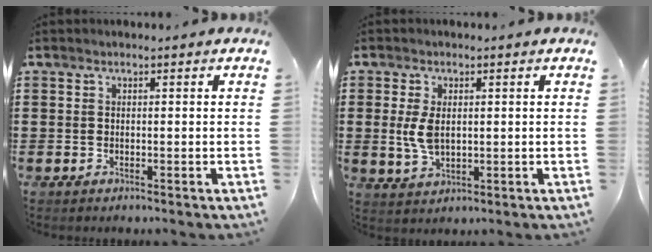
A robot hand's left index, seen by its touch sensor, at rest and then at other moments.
{"total": 4.8, "force": [0.5, 2.7, 3.9], "torque": [-0.103, 0.000, 0.001]}